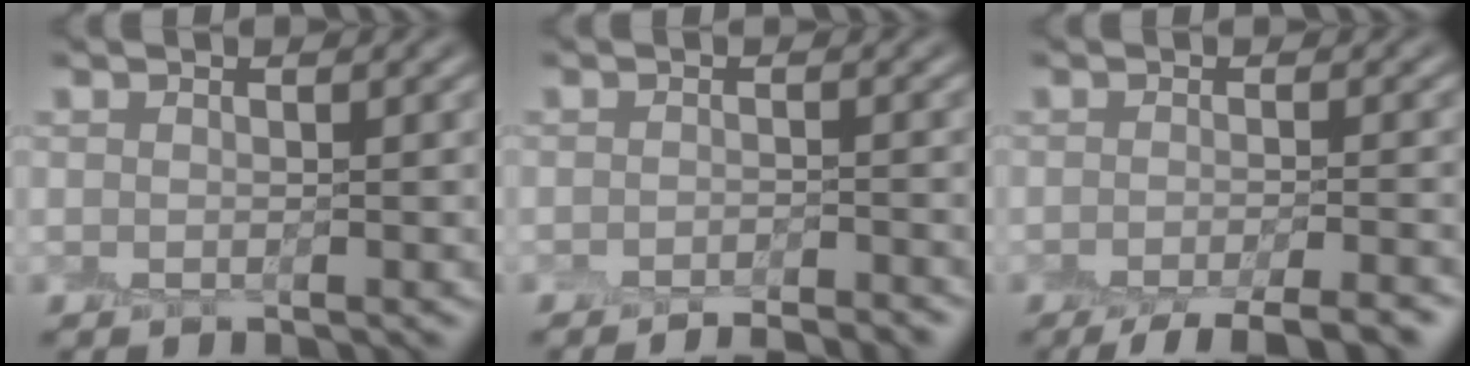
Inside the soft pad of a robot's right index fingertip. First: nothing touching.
{"total": 3.1, "force": [-2.9, 0.2, 1.1], "torque": [-0.016, 0.006, -0.037]}
{"total": 5.8, "force": [-4.4, 1.1, 3.5], "torque": [-0.048, -0.003, -0.068]}